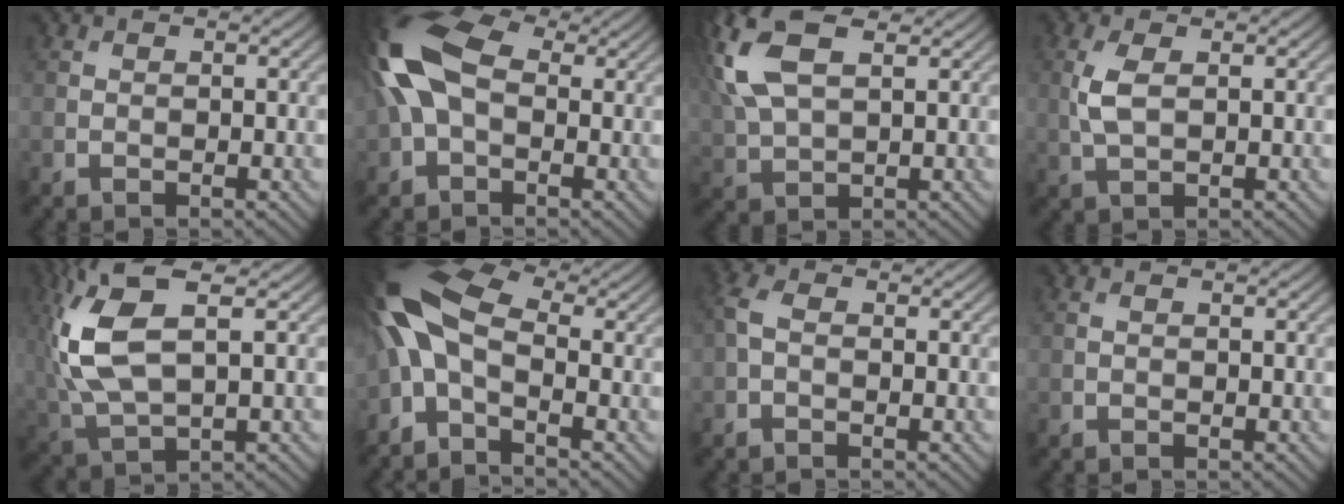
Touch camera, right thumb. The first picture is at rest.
{"total": 12.5, "force": [0.9, 7.5, 10.0], "torque": [-0.249, 0.021, -0.006]}
{"total": 12.1, "force": [4.9, 5.8, 9.4], "torque": [-0.255, 0.021, 0.093]}
{"total": 3.7, "force": [0.5, 1.6, 3.3], "torque": [-0.086, 0.002, 0.013]}
{"total": 11.9, "force": [2.6, 5.0, 10.5], "torque": [-0.260, 0.006, 0.056]}
{"total": 10.6, "force": [-1.5, 4.8, 9.3], "torque": [-0.227, 0.015, -0.056]}
{"total": 2.8, "force": [-0.2, 1.5, 2.3], "torque": [-0.066, 0.007, -0.012]}
{"total": 0.0}